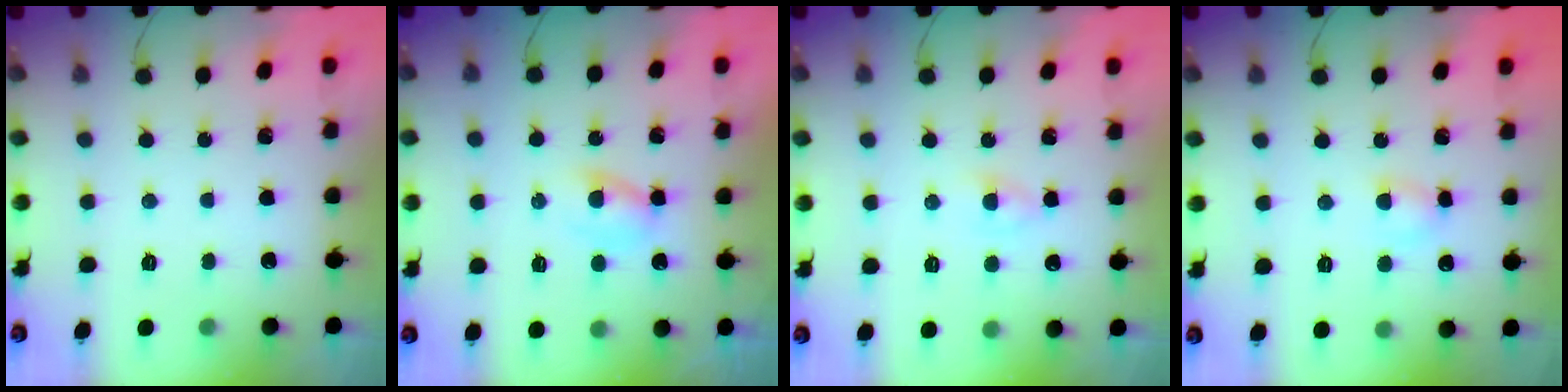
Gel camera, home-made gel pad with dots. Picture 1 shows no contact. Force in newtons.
{"total": 2.0, "press": 1.8, "slide": 0.9}
{"total": 1.9, "press": 1.8, "slide": 0.6}
{"total": 3.6, "press": 3.5, "slide": 0.9}